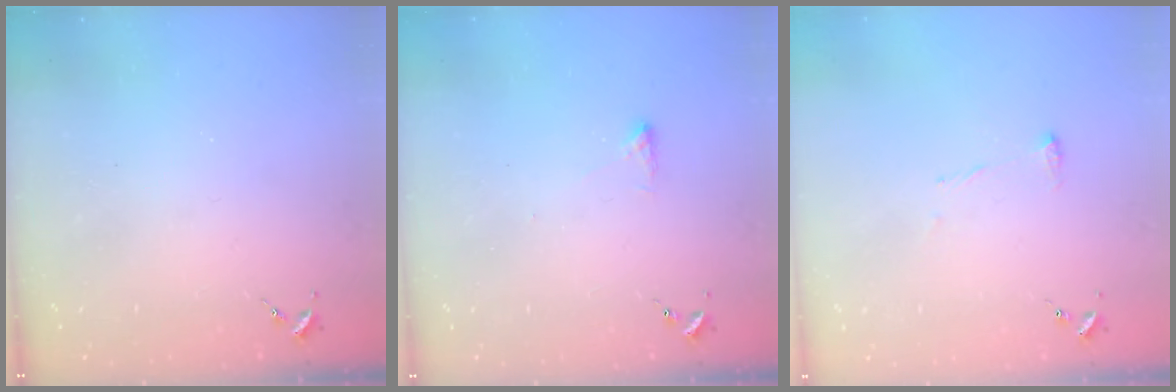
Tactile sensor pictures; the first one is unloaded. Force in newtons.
{"total": 2.5, "press": 2.4, "slide": 0.5}
{"total": 8.1, "press": 8.1, "slide": 0.6}